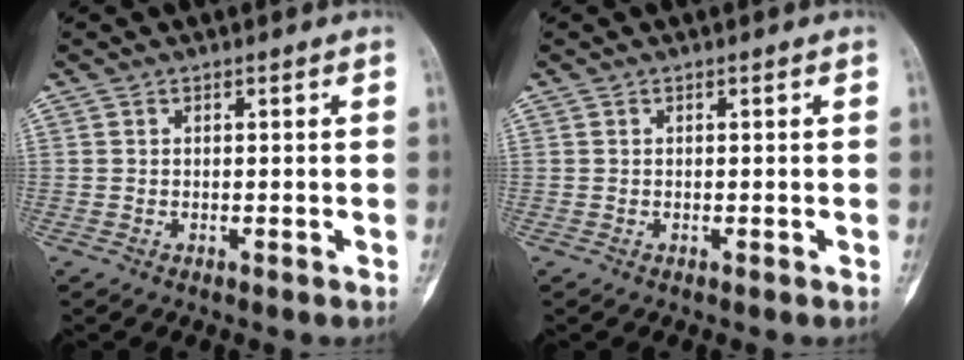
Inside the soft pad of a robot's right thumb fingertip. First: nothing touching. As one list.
[{"total": 0.0}]